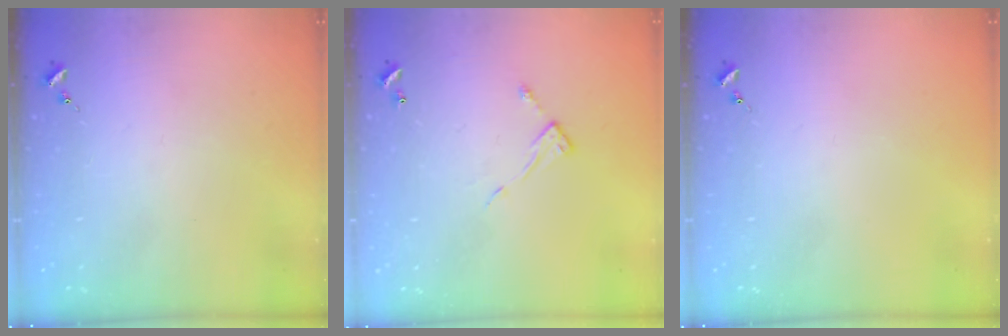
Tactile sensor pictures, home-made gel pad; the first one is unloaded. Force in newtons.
{"total": 6.7, "press": 6.7, "slide": 0.2}
{"total": 0.0}